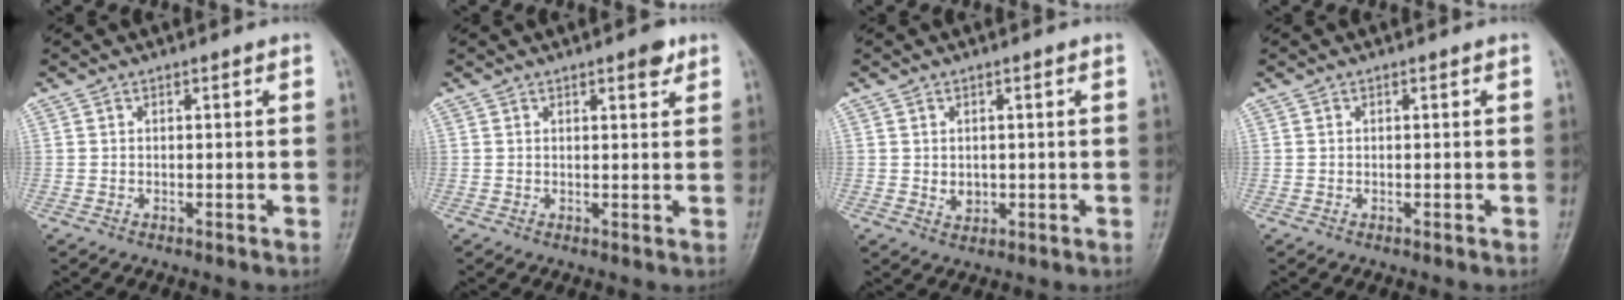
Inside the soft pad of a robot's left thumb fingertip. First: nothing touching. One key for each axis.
{"total": 2.8, "fx": 1.8, "fy": 0.9, "fz": 2.0, "tx": -0.021, "ty": -0.008, "tz": 0.021}
{"total": 2.2, "fx": 0.1, "fy": 1.8, "fz": 1.3, "tx": -0.014, "ty": -0.003, "tz": 0.008}
{"total": 0.0}